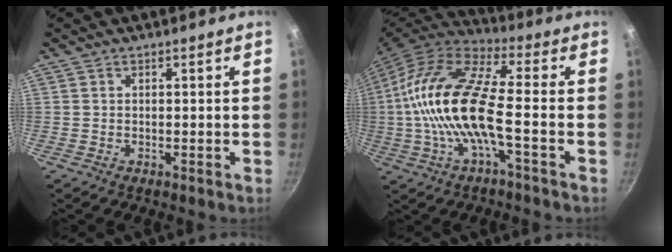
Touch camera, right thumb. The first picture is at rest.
{"total": 18.4, "force": [-2.1, 6.0, 17.2], "torque": [-0.339, 0.034, -0.056]}